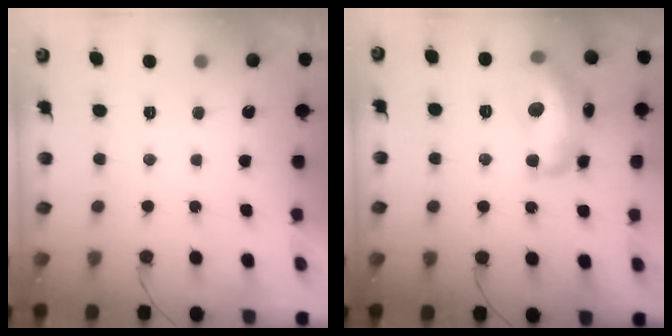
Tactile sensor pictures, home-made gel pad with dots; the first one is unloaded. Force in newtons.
{"total": 16.4, "press": 16.4, "slide": 0.9}